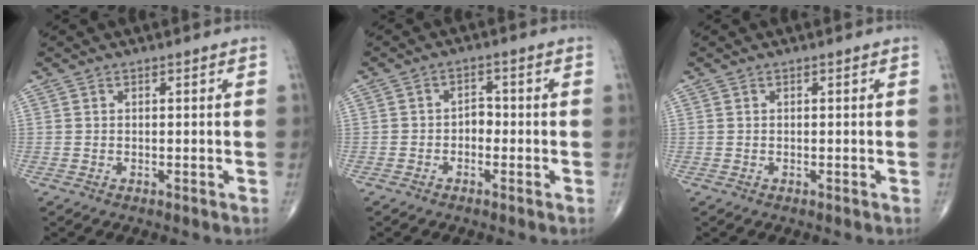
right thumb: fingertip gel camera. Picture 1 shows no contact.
{"total": 2.5, "force": [-0.9, 1.8, 1.5], "torque": [-0.008, 0.014, -0.023]}
{"total": 0.0}